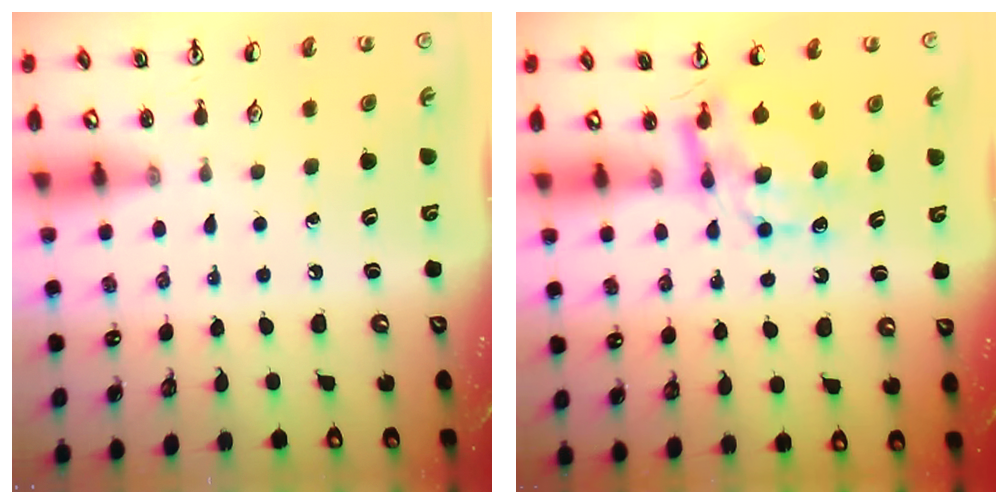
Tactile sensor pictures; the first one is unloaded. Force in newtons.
{"total": 7.0, "press": 6.9, "slide": 0.6}